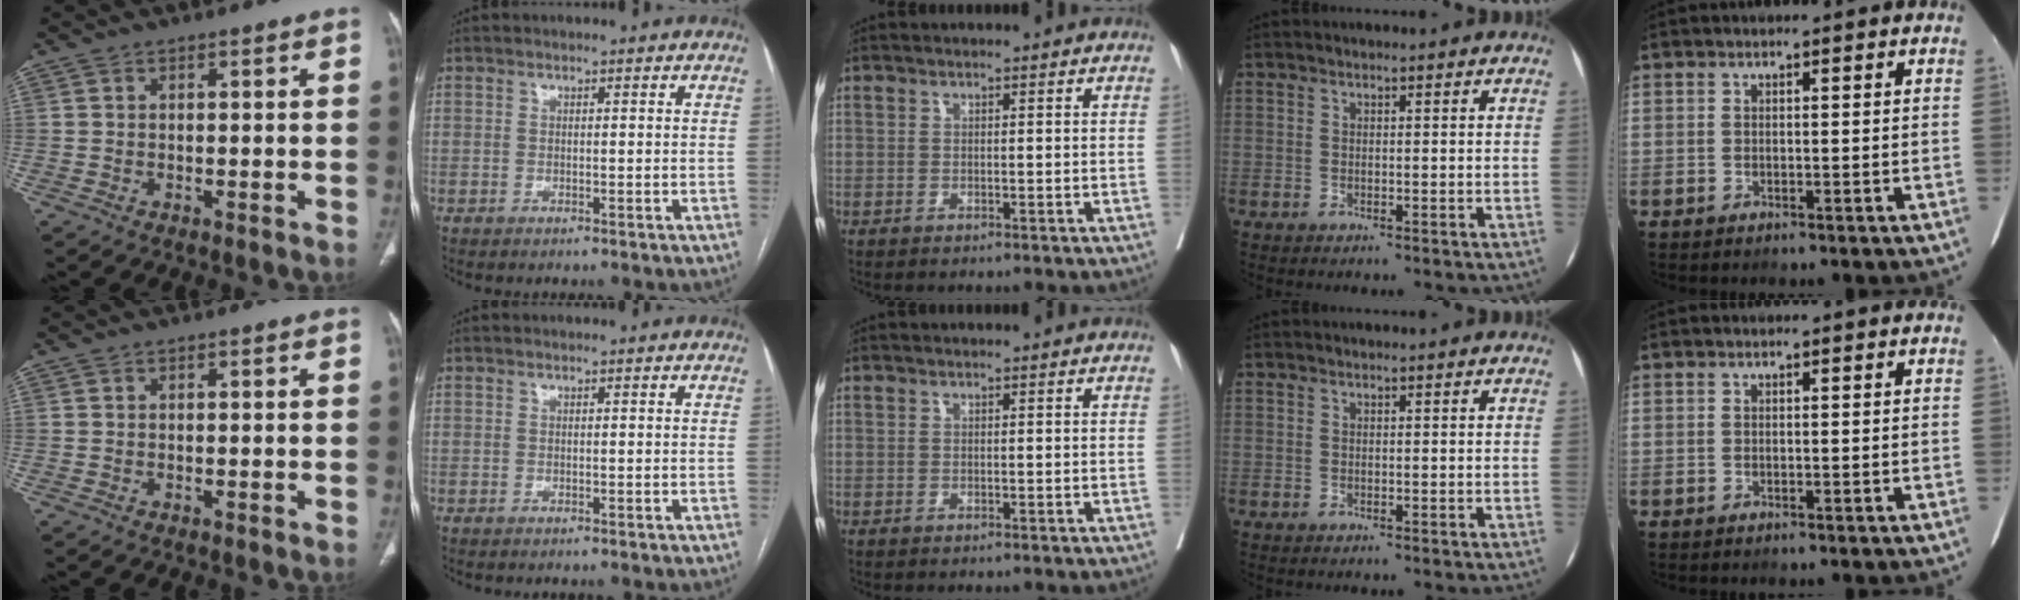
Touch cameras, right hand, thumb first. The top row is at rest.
{}